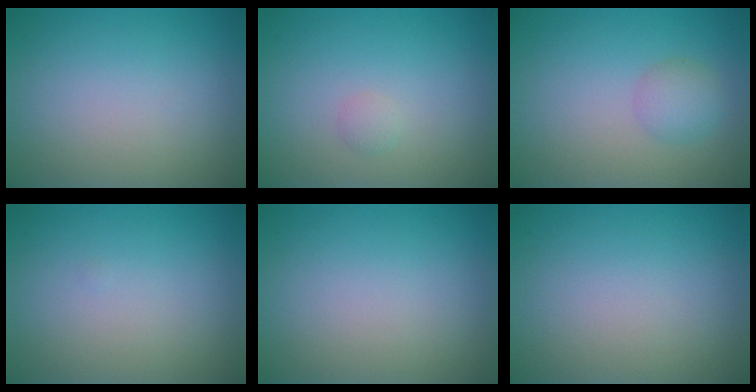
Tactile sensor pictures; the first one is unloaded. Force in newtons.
{"total": 0.6, "press": 0.6, "slide": 0.1}
{"total": 2.0, "press": 2.0, "slide": 0.1}
{"total": 0.0}
{"total": 0.0}
{"total": 0.0}